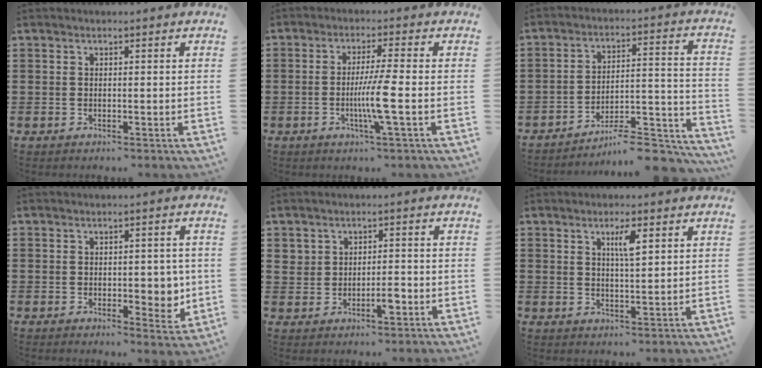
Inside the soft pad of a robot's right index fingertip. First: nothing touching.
{"total": 6.0, "force": [-1.3, -0.5, 5.9], "torque": [-0.115, -0.017, -0.030]}
{"total": 8.8, "force": [-7.9, 1.4, 3.5], "torque": [-0.040, 0.021, -0.148]}
{"total": 4.6, "force": [-0.2, 2.4, 3.9], "torque": [-0.046, -0.002, -0.008]}
{"total": 2.9, "force": [-0.5, 1.9, 2.1], "torque": [-0.045, 0.007, -0.011]}
{"total": 3.5, "force": [1.6, 0.7, 3.1], "torque": [-0.057, 0.002, 0.023]}